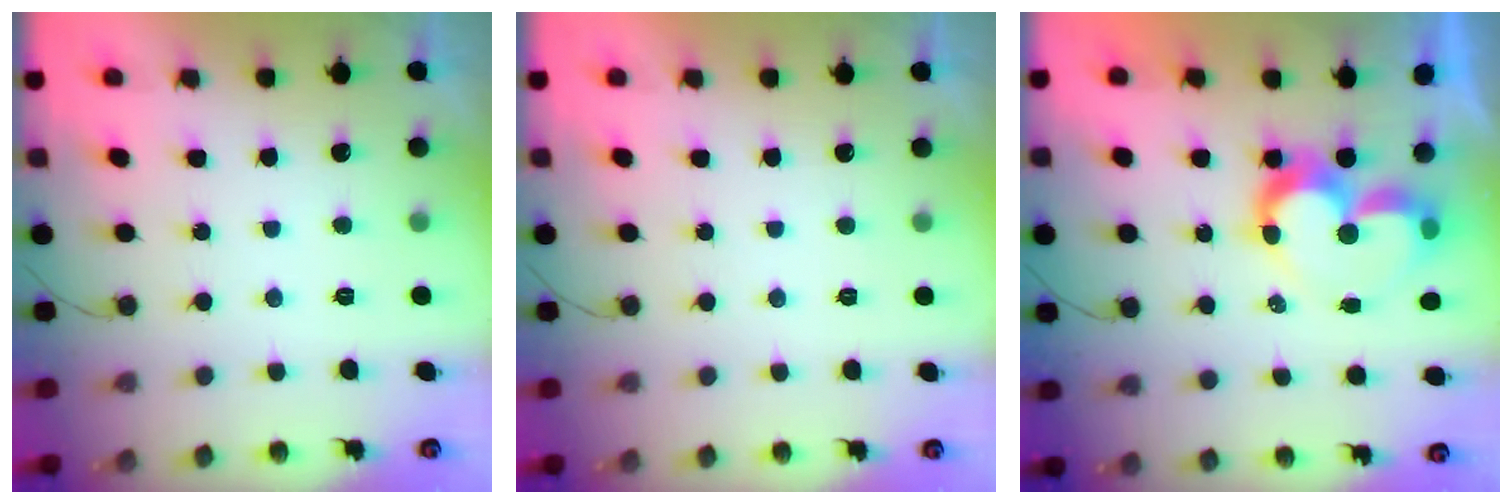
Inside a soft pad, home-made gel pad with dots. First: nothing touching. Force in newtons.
{"total": 1.9, "press": 1.9, "slide": 0.1}
{"total": 10.6, "press": 10.6, "slide": 0.7}